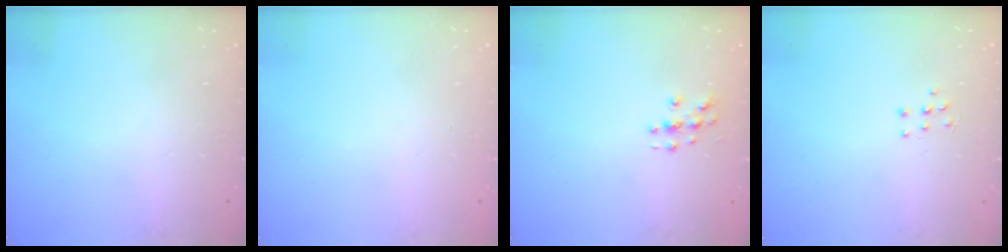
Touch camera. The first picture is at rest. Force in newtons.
{"total": 0.0}
{"total": 2.8, "press": 2.8, "slide": 0.3}
{"total": 5.0, "press": 4.9, "slide": 0.5}